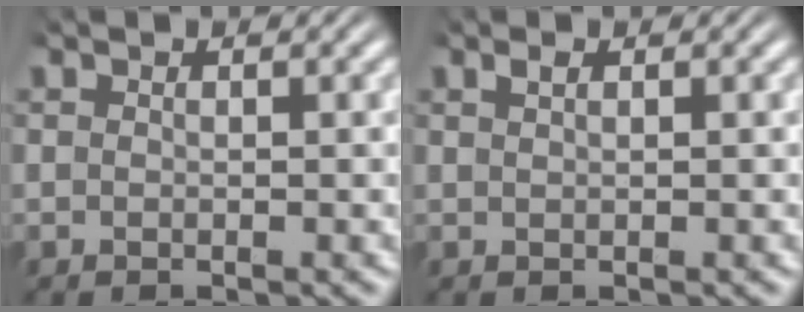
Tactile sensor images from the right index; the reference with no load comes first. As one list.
[{"total": 0.6, "force": [0.4, -0.3, 0.4], "torque": [-0.004, 0.002, 0.011]}]